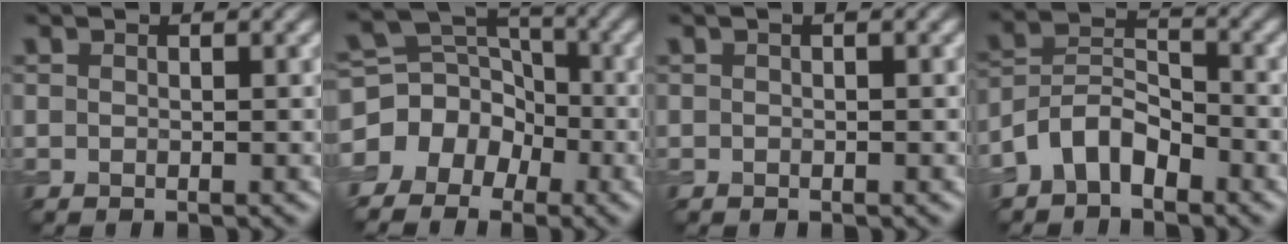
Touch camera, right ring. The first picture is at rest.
{"total": 6.8, "force": [-3.0, 5.5, 2.7], "torque": [-0.017, 0.017, -0.063]}
{"total": 1.1, "force": [0.4, 0.3, 1.0], "torque": [-0.020, 0.003, 0.003]}
{"total": 4.9, "force": [-3.1, 2.7, 2.6], "torque": [-0.047, 0.010, -0.069]}